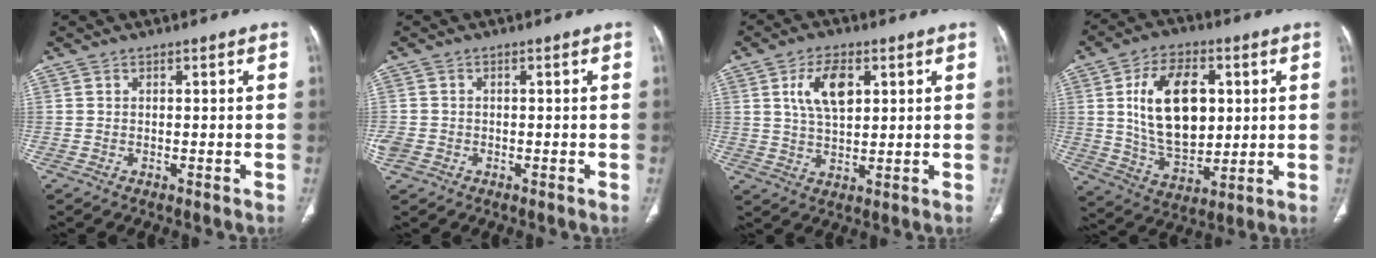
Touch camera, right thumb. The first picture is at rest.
{"total": 3.3, "force": [-1.1, 2.7, 1.4], "torque": [-0.033, 0.008, -0.018]}
{"total": 8.3, "force": [2.8, 4.4, 6.5], "torque": [-0.108, -0.008, 0.055]}
{"total": 17.4, "force": [3.3, 10.5, 13.5], "torque": [-0.194, -0.014, 0.064]}